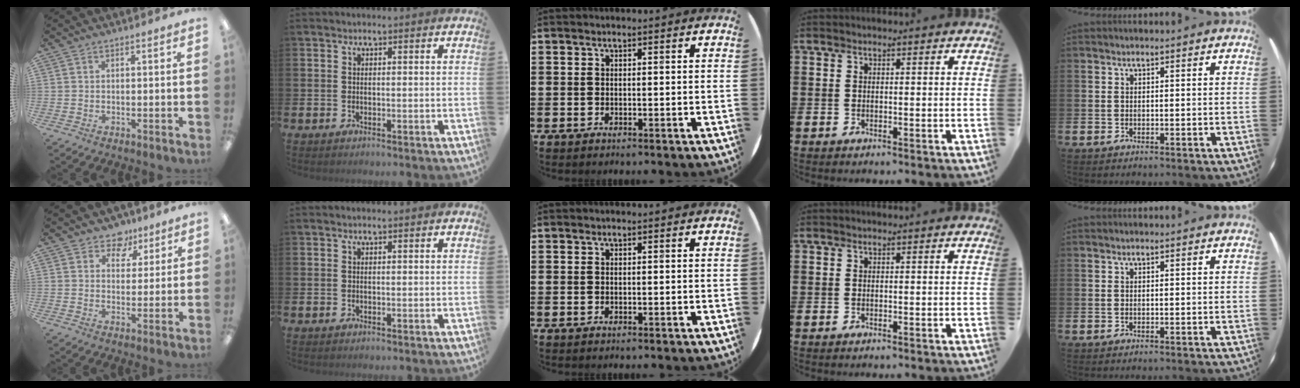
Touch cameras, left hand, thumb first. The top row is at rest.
{"thumb": {"total": 7.4, "force": [5.1, 4.9, 1.9], "torque": [-0.019, -0.029, 0.091]}}